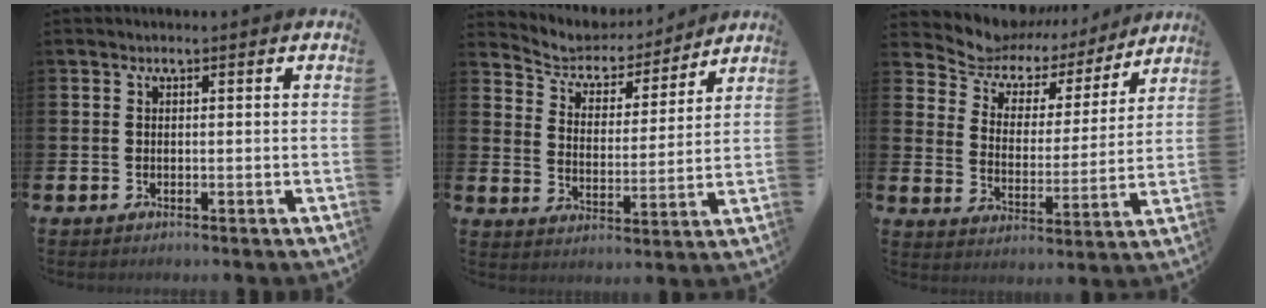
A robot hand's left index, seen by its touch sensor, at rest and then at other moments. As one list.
[{"total": 5.3, "force": [4.9, 1.9, 0.3], "torque": [-0.039, -0.045, 0.079]}, {"total": 7.1, "force": [6.0, 3.6, 1.3], "torque": [-0.057, -0.047, 0.101]}]